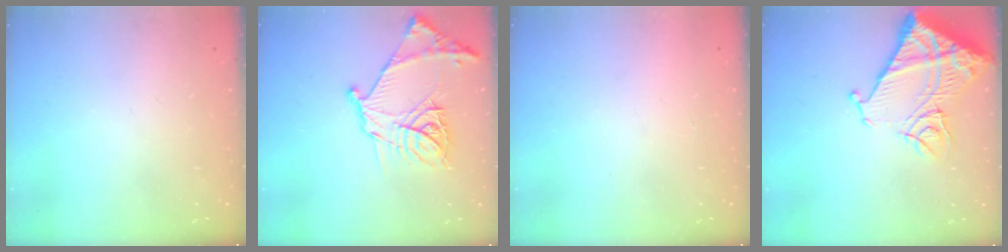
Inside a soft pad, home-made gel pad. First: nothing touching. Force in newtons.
{"total": 18.4, "press": 18.3, "slide": 1.9}
{"total": 1.5, "press": 1.5, "slide": 0.1}
{"total": 18.4, "press": 18.3, "slide": 2.2}